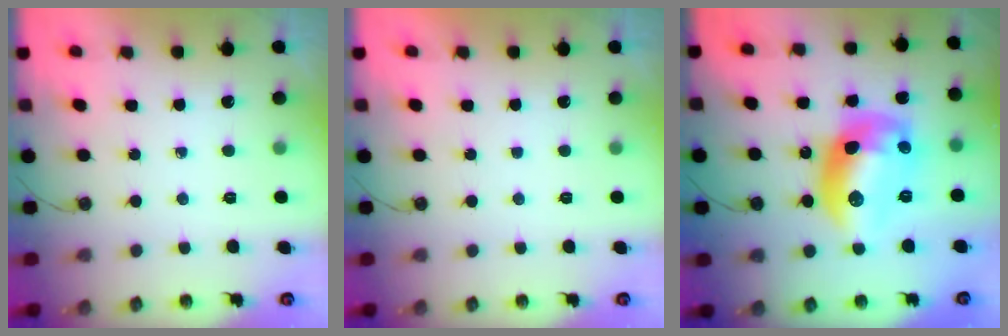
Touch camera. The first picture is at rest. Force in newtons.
{"total": 0.0}
{"total": 16.3, "press": 16.3, "slide": 1.4}